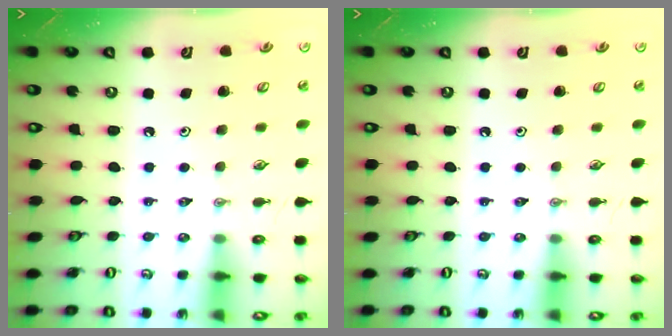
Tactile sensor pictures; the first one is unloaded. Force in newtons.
{"total": 0.0}